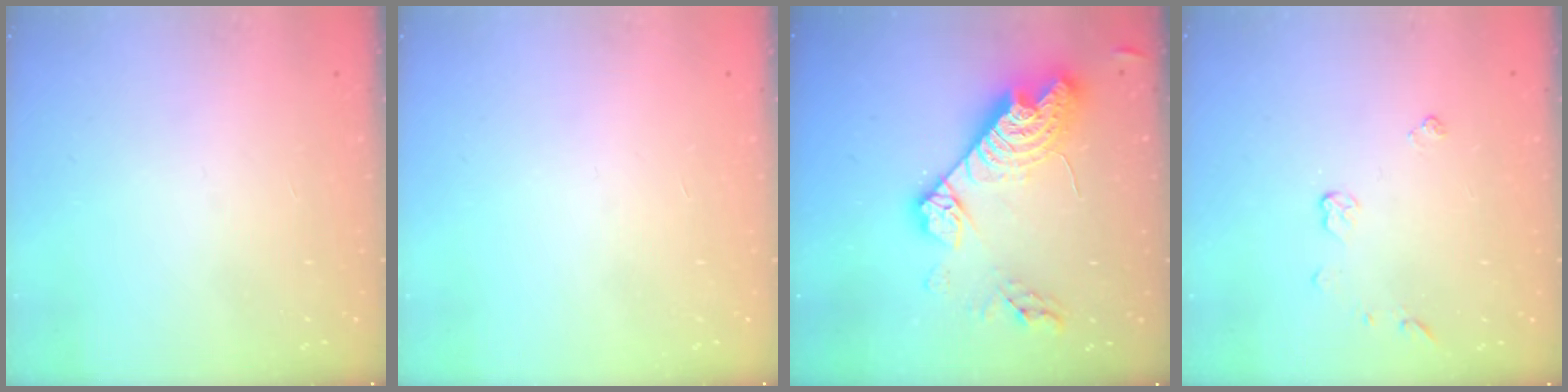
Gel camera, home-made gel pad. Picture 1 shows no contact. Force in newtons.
{"total": 0.0}
{"total": 19.2, "press": 19.1, "slide": 1.5}
{"total": 4.8, "press": 4.8, "slide": 0.6}